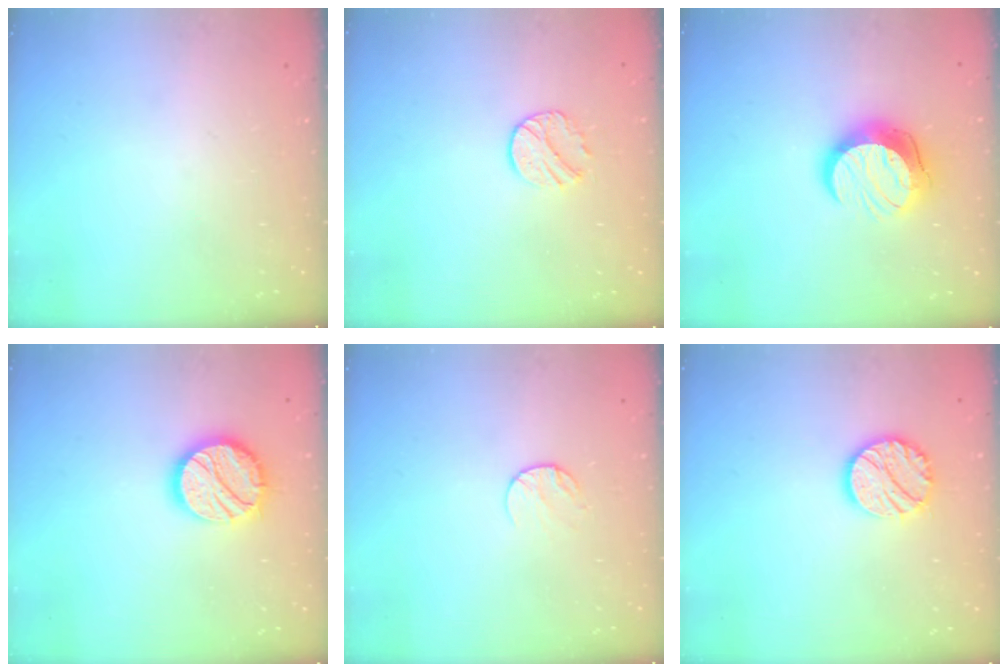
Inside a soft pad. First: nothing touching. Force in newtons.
{"total": 7.0, "press": 7.0, "slide": 0.7}
{"total": 12.8, "press": 12.8, "slide": 0.9}
{"total": 14.9, "press": 14.9, "slide": 0.9}
{"total": 5.5, "press": 5.5, "slide": 0.6}
{"total": 11.6, "press": 11.6, "slide": 0.5}